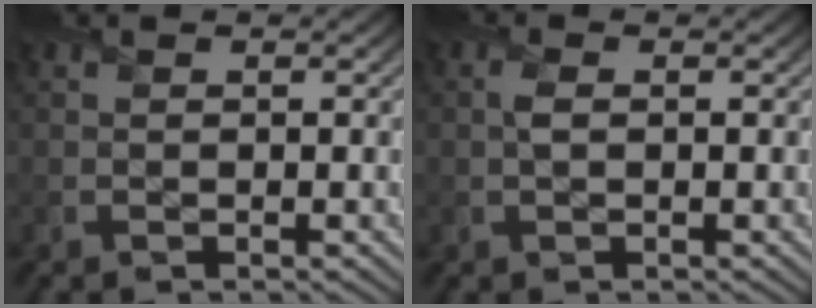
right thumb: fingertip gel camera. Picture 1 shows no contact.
{"total": 1.2, "force": [0.1, 0.6, 1.1], "torque": [-0.027, 0.001, 0.001]}